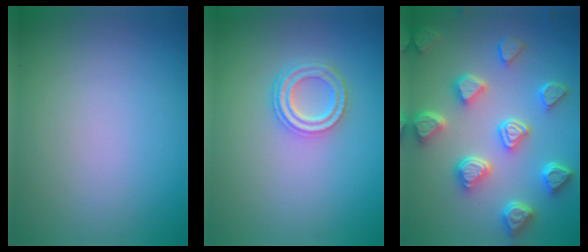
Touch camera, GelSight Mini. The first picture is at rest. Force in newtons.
{"total": 3.4, "press": 2.6, "slide": 2.1}
{"total": 6.9, "press": 5.5, "slide": 4.1}